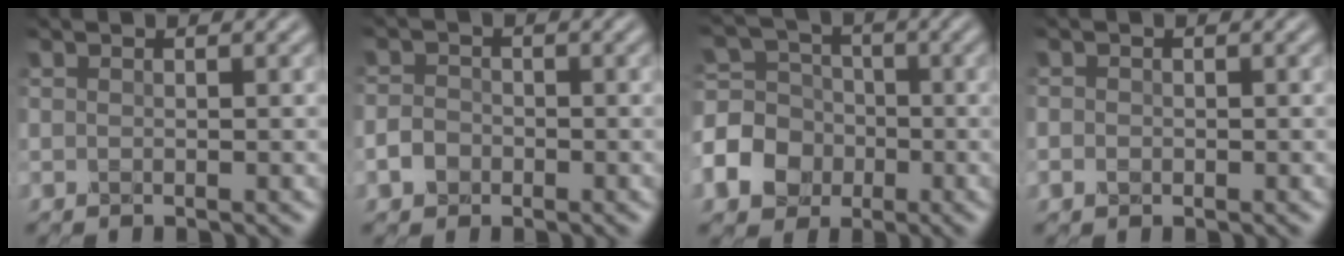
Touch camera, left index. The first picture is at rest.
{"total": 2.0, "force": [-1.0, 1.6, 0.8], "torque": [-0.012, 0.002, -0.025]}
{"total": 8.3, "force": [-3.0, 7.1, 3.2], "torque": [-0.077, -0.001, -0.086]}
{"total": 1.0, "force": [-0.3, 1.0, 0.3], "torque": [0.000, -0.003, -0.007]}